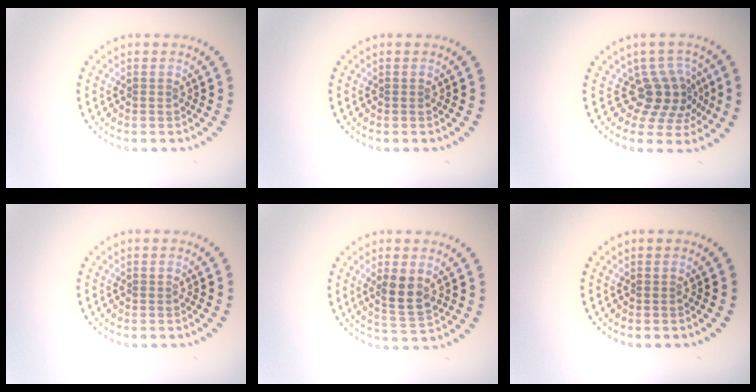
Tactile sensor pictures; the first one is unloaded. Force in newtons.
{"total": 0.0}
{"total": 3.9, "press": 2.9, "slide": 2.7}
{"total": 0.0}
{"total": 3.5, "press": 3.4, "slide": 1.0}
{"total": 0.0}